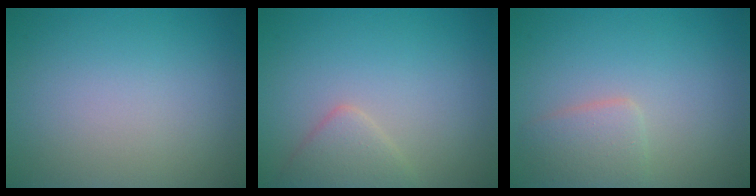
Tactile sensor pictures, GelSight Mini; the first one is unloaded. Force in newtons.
{"total": 2.2, "press": 2.2, "slide": 0.1}
{"total": 2.4, "press": 2.4, "slide": 0.1}